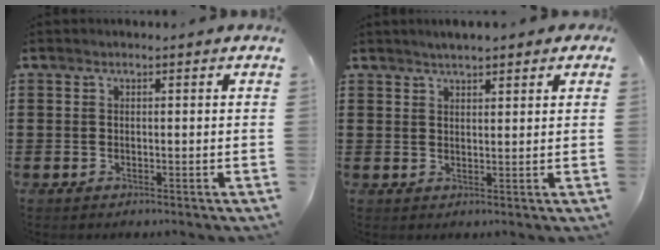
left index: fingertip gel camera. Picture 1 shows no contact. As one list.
[{"total": 2.3, "force": [2.0, 0.6, 1.0], "torque": [-0.024, 0.006, 0.036]}]